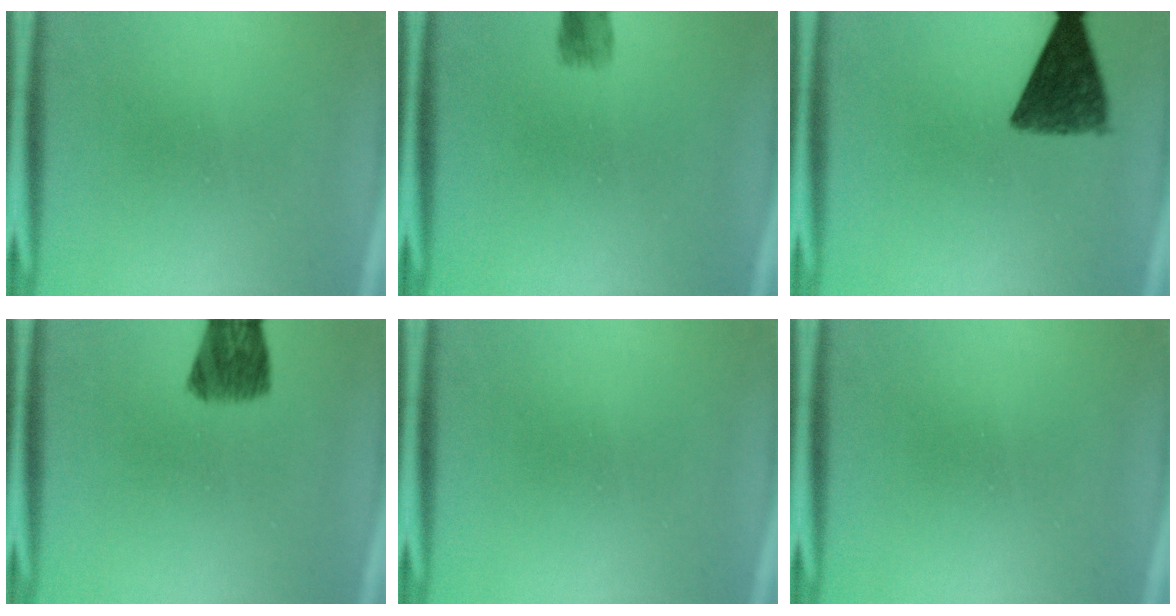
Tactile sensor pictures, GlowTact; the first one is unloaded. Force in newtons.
{"total": 1.3}
{"total": 9.7}
{"total": 7.5}
{"total": 0.0}
{"total": 0.0}